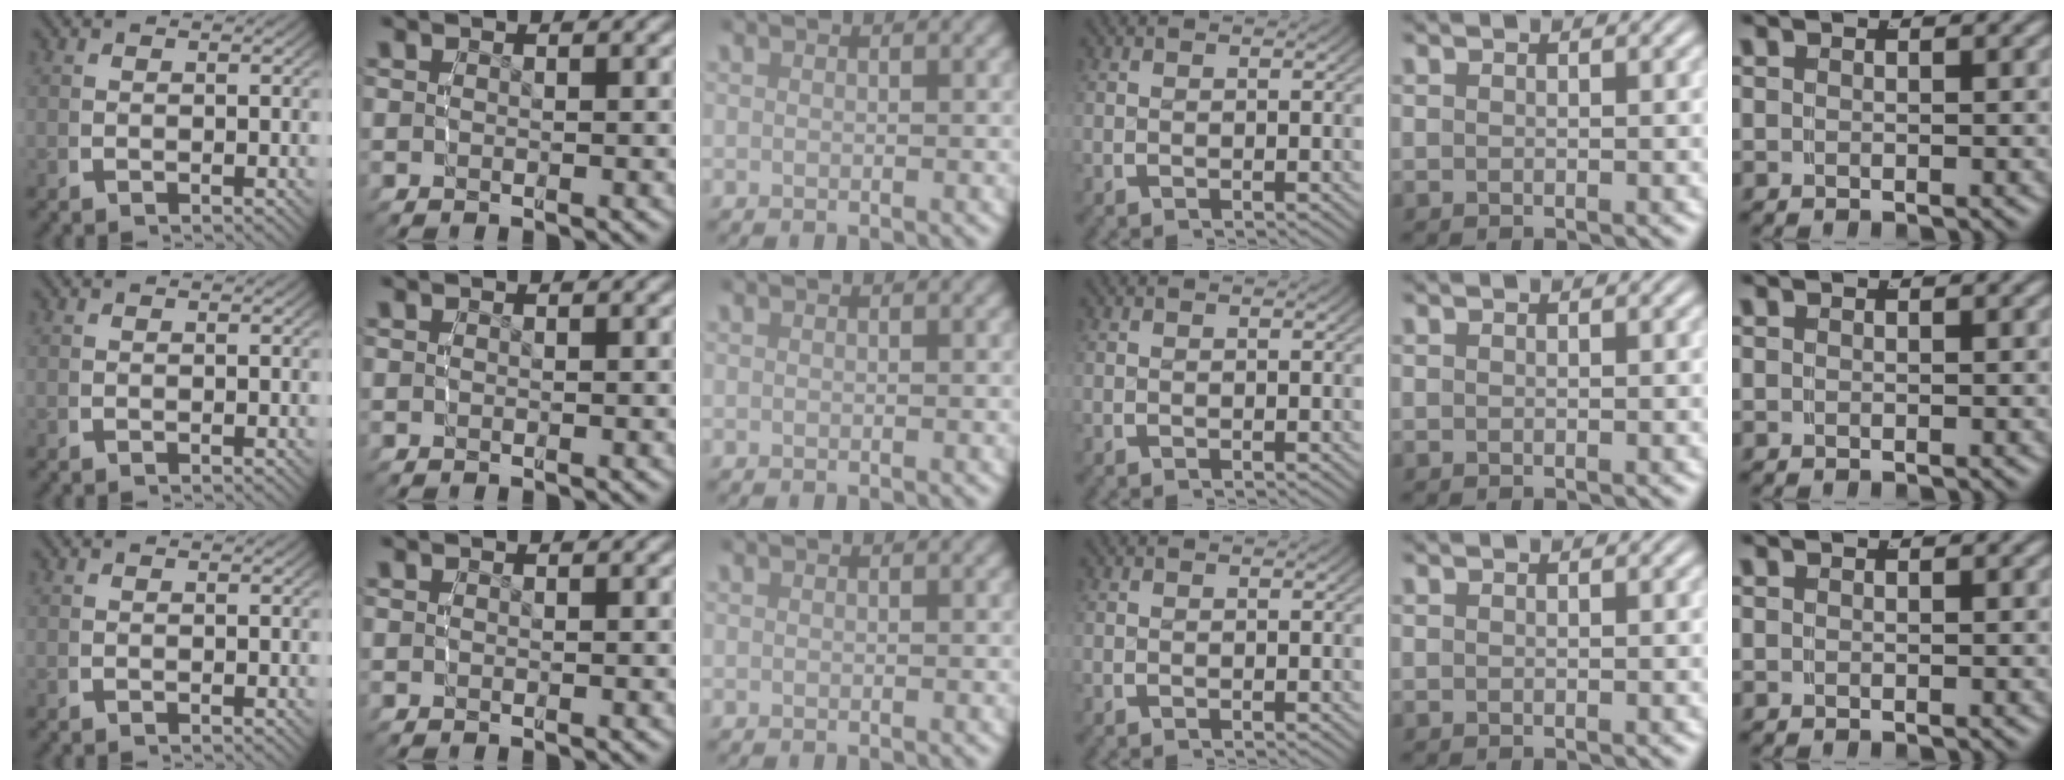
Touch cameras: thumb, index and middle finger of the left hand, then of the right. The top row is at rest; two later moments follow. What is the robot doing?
{"motion": "reach", "object": "shorts"}